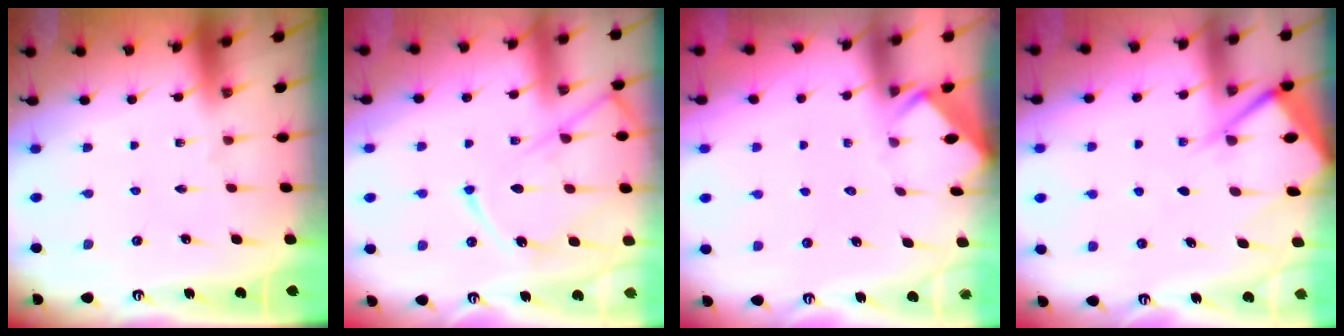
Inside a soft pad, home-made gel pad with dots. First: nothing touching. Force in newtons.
{"total": 13.6, "press": 13.6, "slide": 1.3}
{"total": 3.4, "press": 3.3, "slide": 0.5}
{"total": 6.9, "press": 6.9, "slide": 0.6}